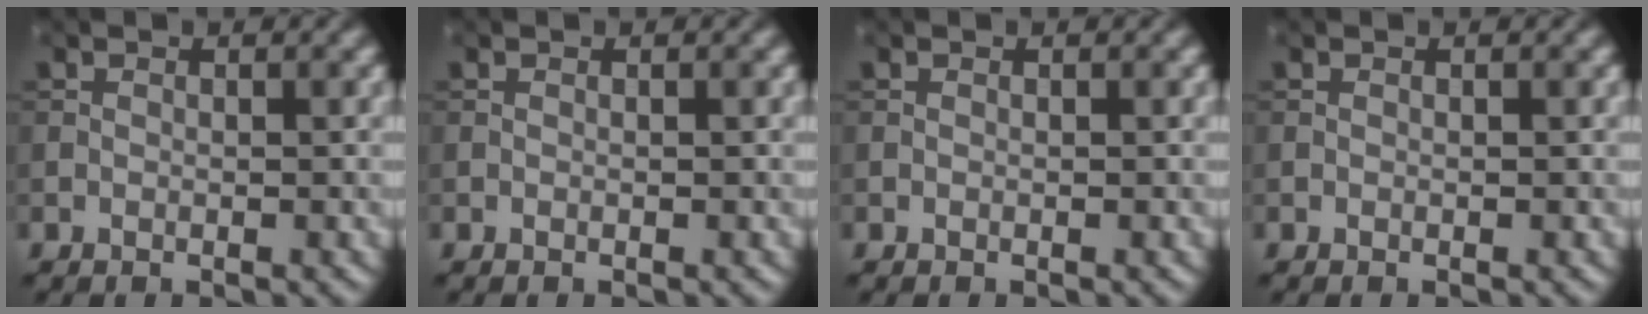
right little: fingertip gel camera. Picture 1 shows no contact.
{"total": 0.0}
{"total": 0.0}
{"total": 0.0}